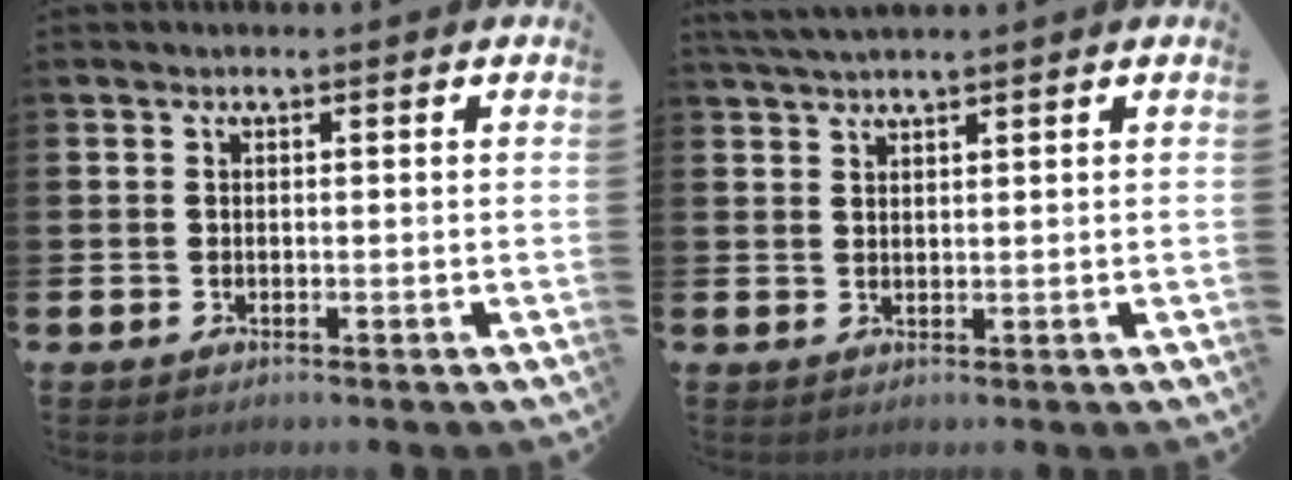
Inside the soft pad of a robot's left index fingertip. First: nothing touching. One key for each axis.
{"total": 2.6, "fx": 2.5, "fy": 0.1, "fz": 0.8, "tx": -0.026, "ty": -0.001, "tz": 0.048}